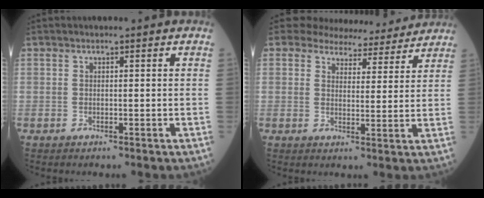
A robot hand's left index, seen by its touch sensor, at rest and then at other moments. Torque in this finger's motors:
{"motor_torque": [0.91, -1.23, -0.01, -0.02]}